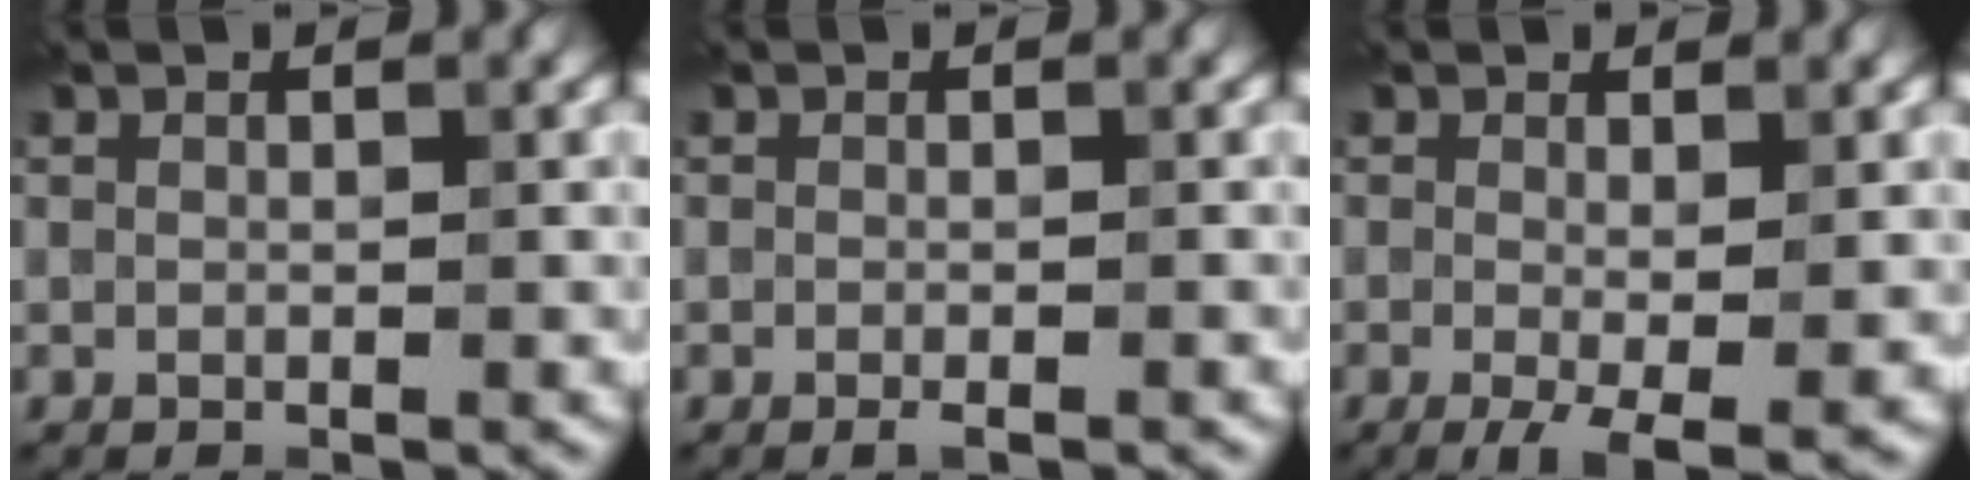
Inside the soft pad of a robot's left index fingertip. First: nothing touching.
{"total": 1.2, "force": [-0.7, 0.2, 1.0], "torque": [-0.012, -0.007, -0.010]}
{"total": 4.0, "force": [-0.9, 0.9, 3.8], "torque": [-0.065, -0.015, -0.016]}